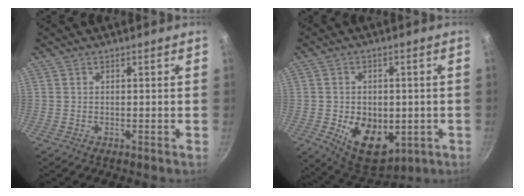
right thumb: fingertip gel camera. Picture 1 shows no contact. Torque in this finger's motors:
{"motor_torque": [-0.34, 0.77, 0.13, 0.28, 0.17]}